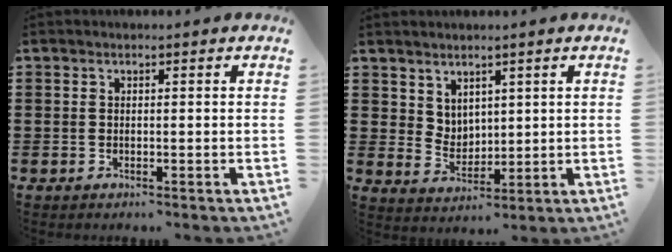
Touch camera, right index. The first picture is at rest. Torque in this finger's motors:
{"motor_torque": [0.57, 0.42, 0.01, 0.00]}